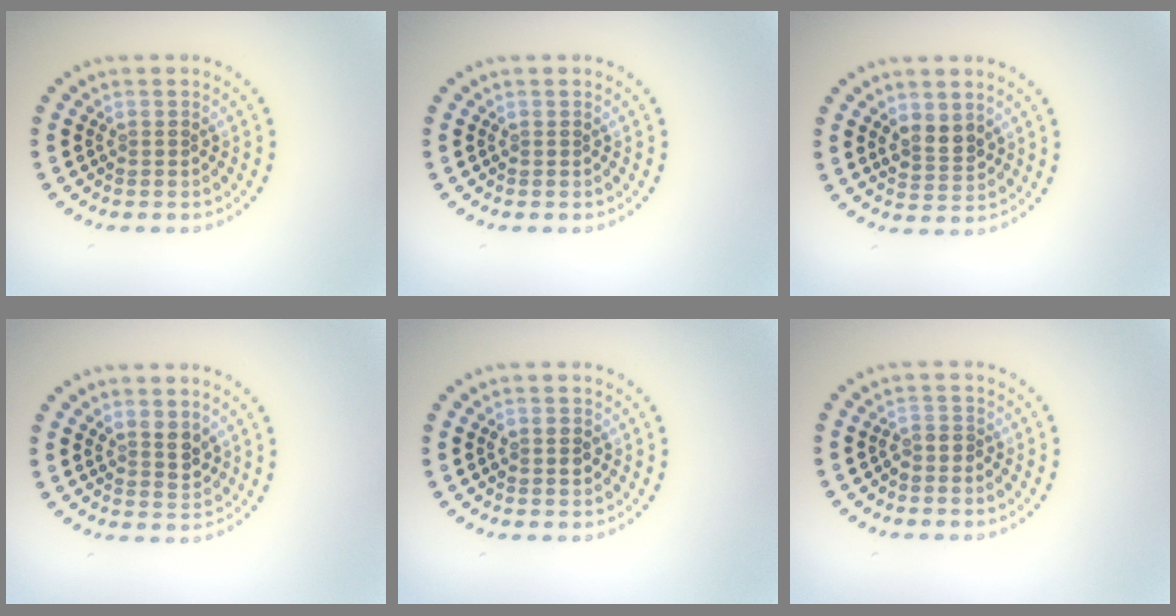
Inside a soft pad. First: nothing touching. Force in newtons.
{"total": 0.0}
{"total": 2.5, "press": 2.3, "slide": 1.0}
{"total": 2.1, "press": 1.8, "slide": 0.9}
{"total": 1.4, "press": 1.4, "slide": 0.1}
{"total": 0.9, "press": 0.7, "slide": 0.6}